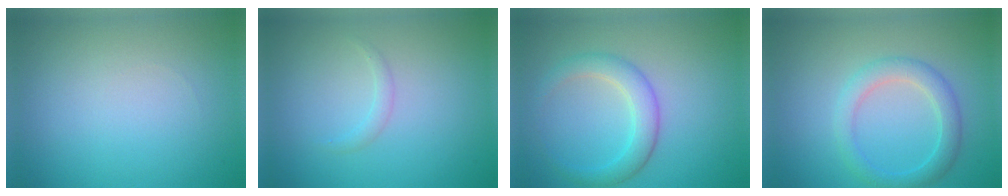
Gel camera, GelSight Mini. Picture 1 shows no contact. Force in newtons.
{"total": 0.8, "press": 0.8, "slide": 0.1}
{"total": 3.2, "press": 3.2, "slide": 0.3}
{"total": 3.0, "press": 3.0, "slide": 0.0}